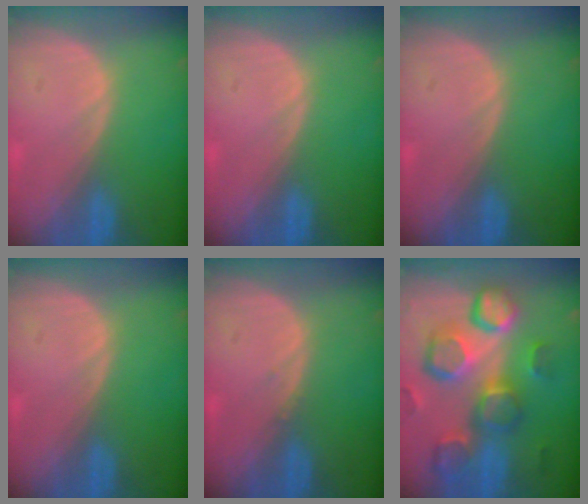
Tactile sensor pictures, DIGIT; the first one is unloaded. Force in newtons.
{"total": 0.0}
{"total": 0.0}
{"total": 0.0}
{"total": 0.5, "press": 0.5, "slide": 0.2}
{"total": 13.2, "press": 11.5, "slide": 6.5}